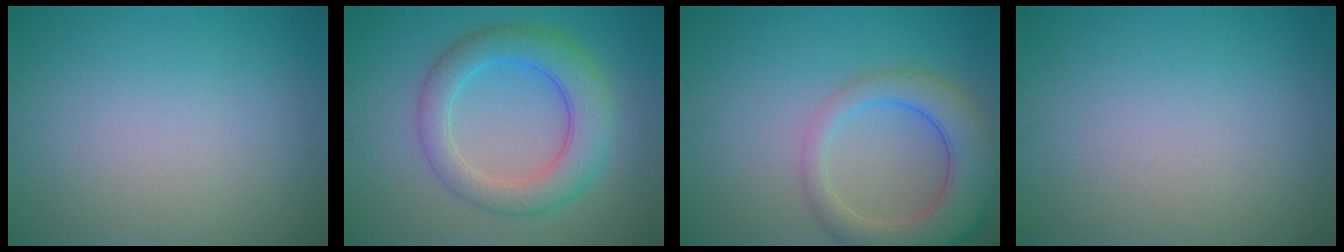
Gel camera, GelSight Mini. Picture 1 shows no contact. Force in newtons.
{"total": 5.9, "press": 5.9, "slide": 0.2}
{"total": 6.4, "press": 6.3, "slide": 0.7}
{"total": 0.0}